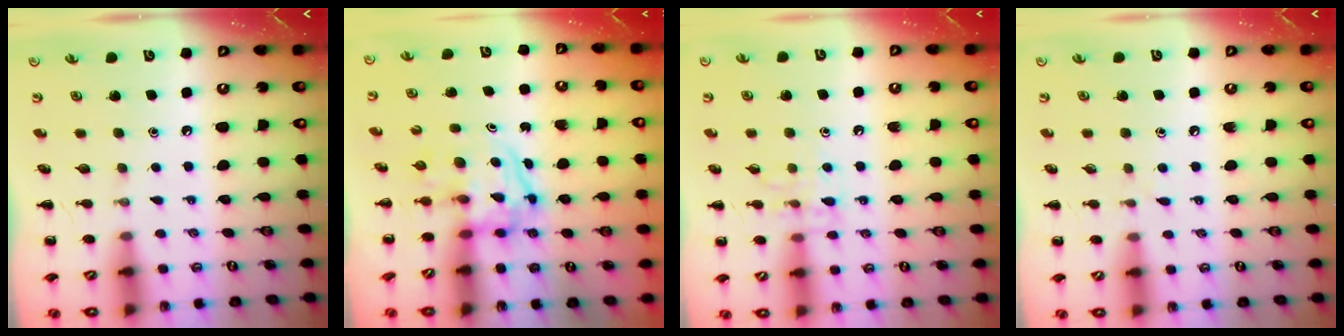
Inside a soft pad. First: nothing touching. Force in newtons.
{"total": 3.7, "press": 3.7, "slide": 0.5}
{"total": 7.7, "press": 7.6, "slide": 0.4}
{"total": 3.0, "press": 2.6, "slide": 1.5}